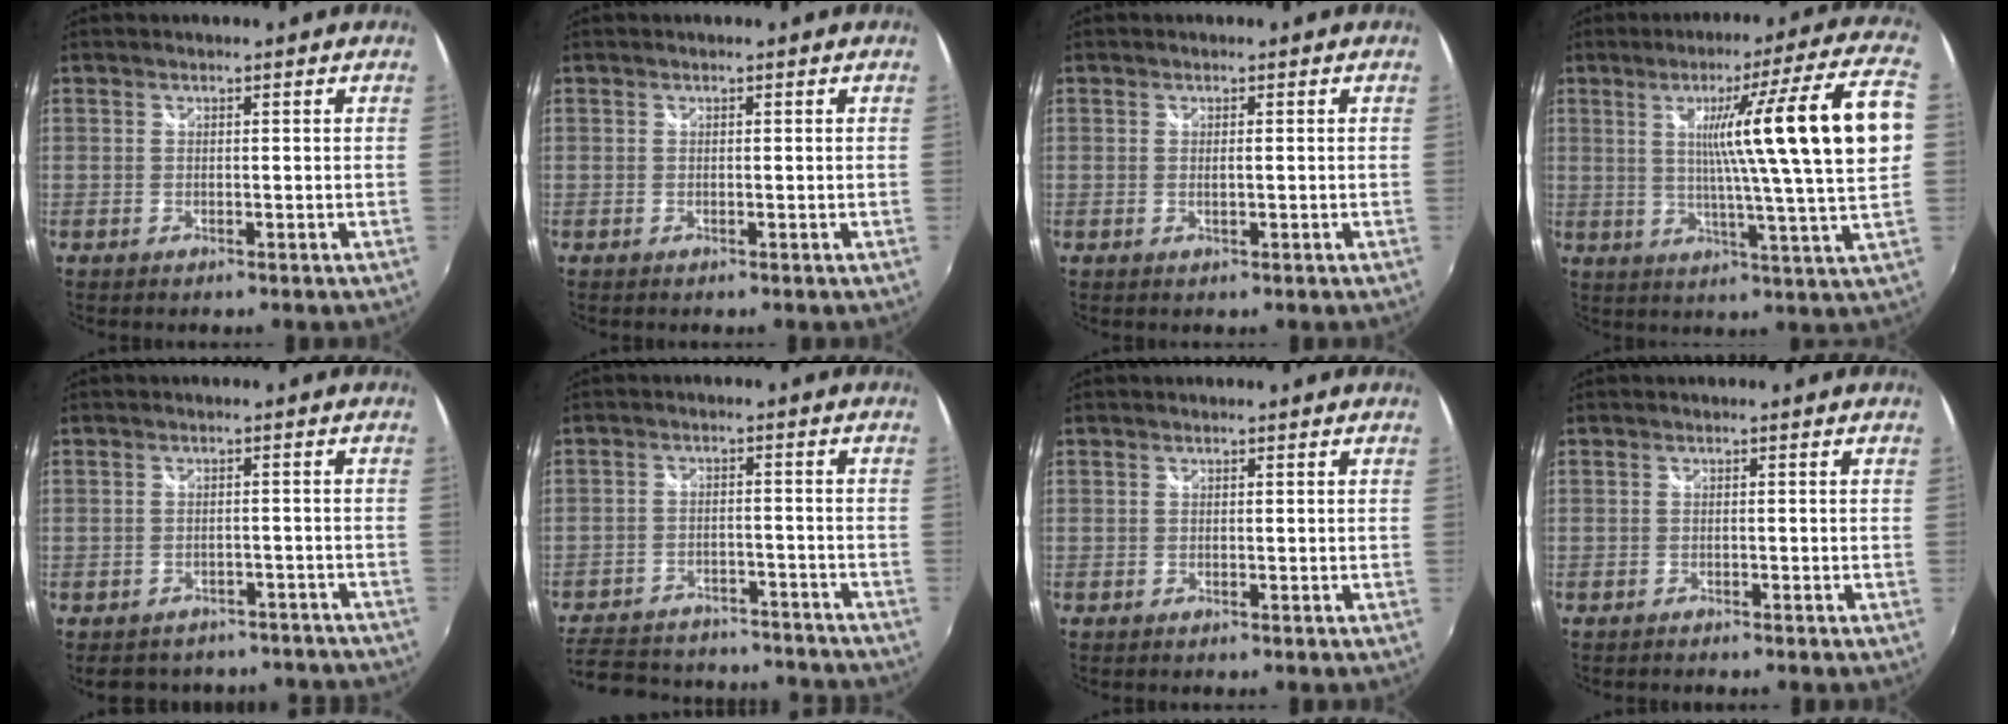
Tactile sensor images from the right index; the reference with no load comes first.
{"total": 0.0}
{"total": 0.8, "force": [0.1, -0.1, 0.8], "torque": [-0.012, 0.000, 0.001]}
{"total": 18.6, "force": [3.8, -1.4, 18.1], "torque": [-0.240, 0.009, 0.054]}
{"total": 13.1, "force": [-11.3, 5.6, 3.6], "torque": [-0.077, 0.011, -0.127]}
{"total": 23.7, "force": [-20.5, 8.7, 8.0], "torque": [-0.181, 0.037, -0.253]}
{"total": 0.0}
{"total": 1.0, "force": [-1.0, 0.1, 0.1], "torque": [-0.008, -0.004, -0.018]}